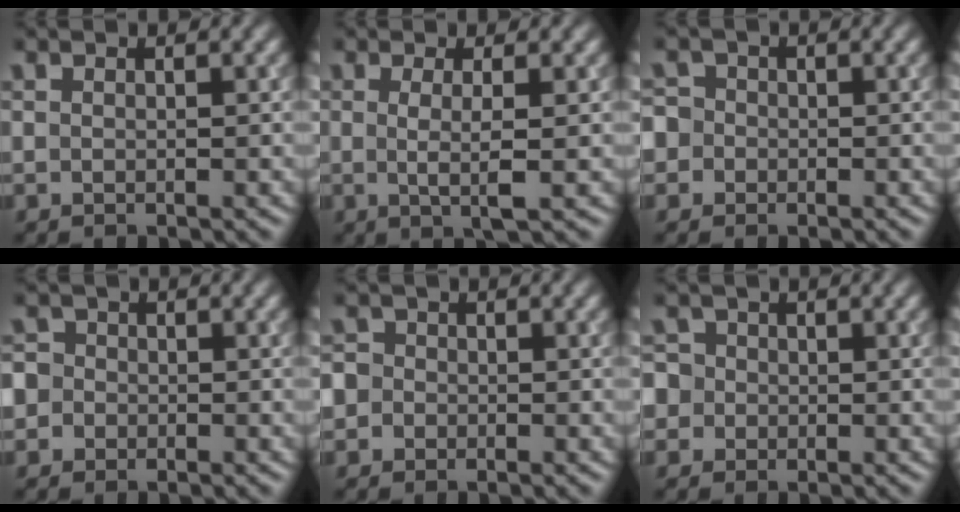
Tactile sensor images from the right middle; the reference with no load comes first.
{"total": 2.7, "force": [0.0, 0.5, 2.6], "torque": [-0.047, -0.006, -0.001]}
{"total": 3.4, "force": [-0.7, 3.2, 0.9], "torque": [0.005, 0.020, -0.044]}
{"total": 3.0, "force": [-0.7, 2.9, 0.7], "torque": [0.008, 0.018, -0.042]}
{"total": 2.5, "force": [-0.5, 2.4, 0.6], "torque": [0.008, 0.015, -0.035]}
{"total": 4.1, "force": [-0.4, 3.9, 1.2], "torque": [-0.009, 0.026, -0.033]}